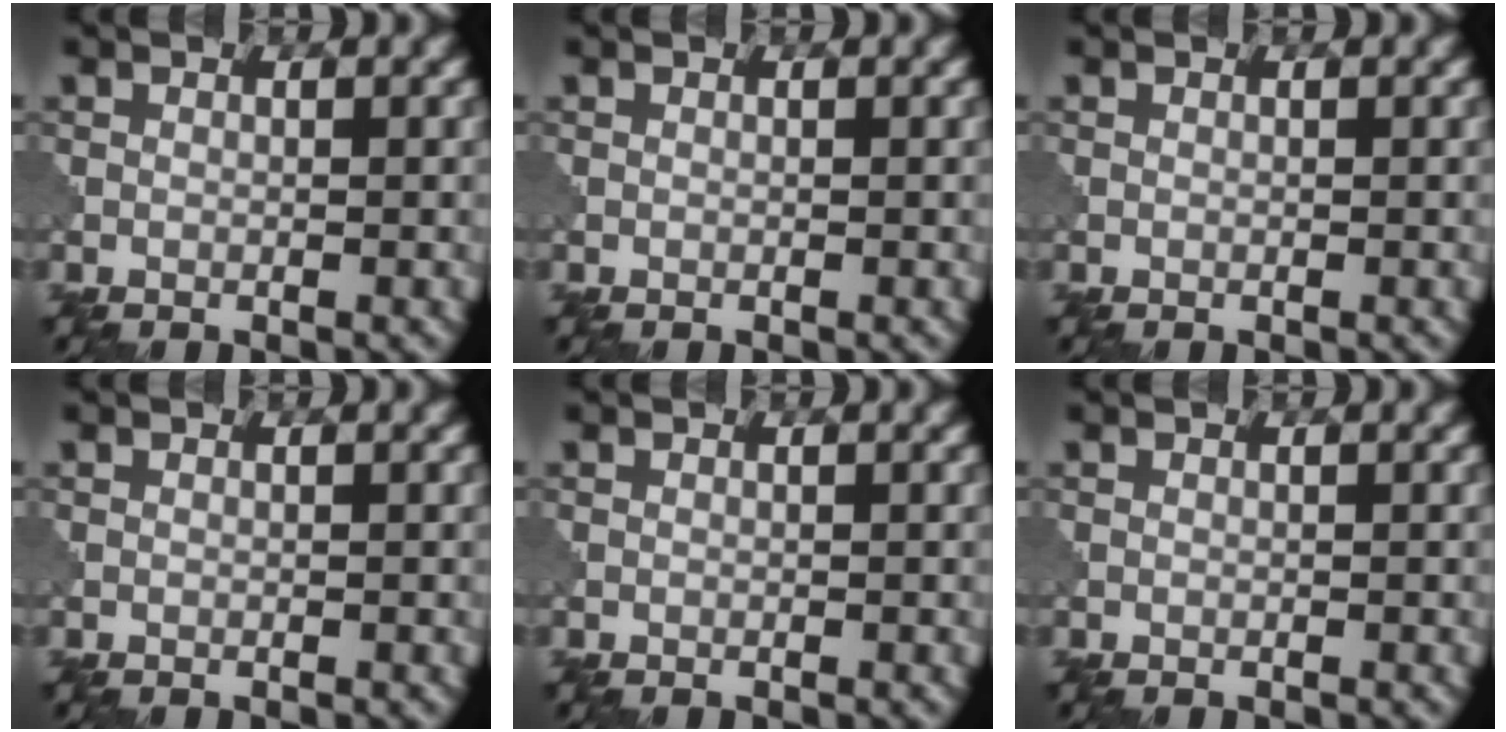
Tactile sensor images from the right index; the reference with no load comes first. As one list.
[{"total": 0.0}, {"total": 0.0}, {"total": 0.0}, {"total": 0.0}, {"total": 0.0}]